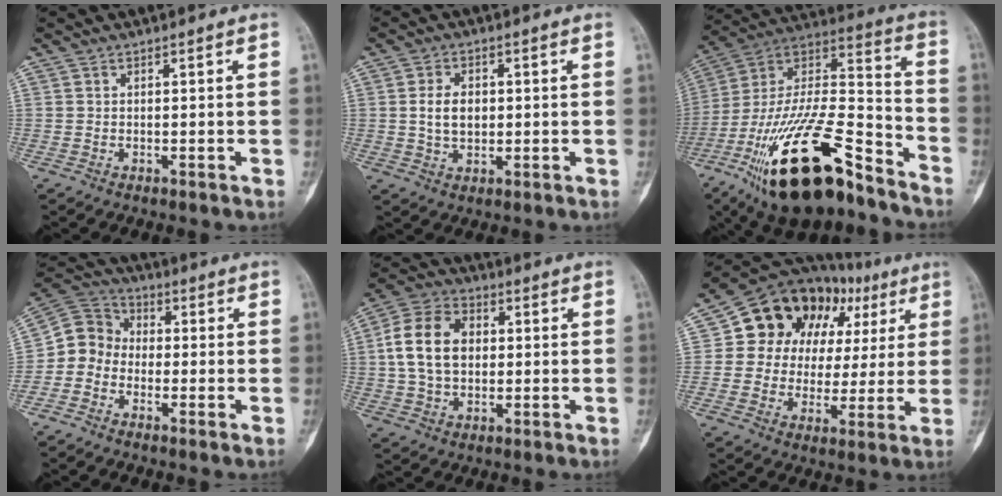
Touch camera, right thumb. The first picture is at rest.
{"total": 7.8, "force": [0.6, 5.3, 5.7], "torque": [-0.087, 0.003, 0.015]}
{"total": 30.9, "force": [-18.4, 11.3, 22.1], "torque": [-0.415, 0.060, -0.314]}
{"total": 7.5, "force": [-1.9, 6.6, 2.8], "torque": [-0.034, 0.045, -0.052]}
{"total": 12.8, "force": [1.3, 9.1, 8.9], "torque": [-0.153, 0.019, 0.019]}
{"total": 19.3, "force": [6.8, 14.7, 10.5], "torque": [-0.095, 0.025, 0.109]}